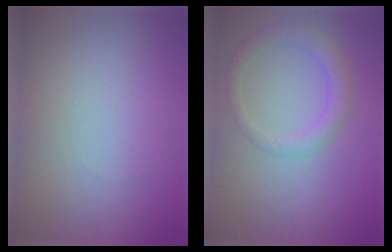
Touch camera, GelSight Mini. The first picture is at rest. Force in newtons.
{"total": 3.1, "press": 3.1, "slide": 0.2}